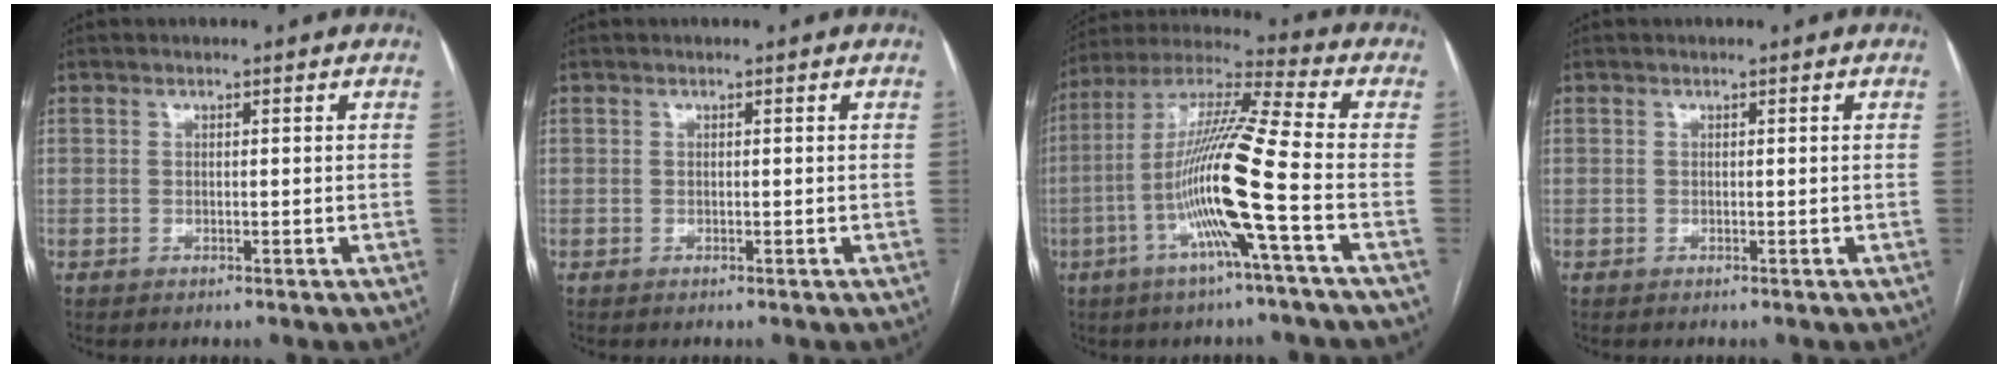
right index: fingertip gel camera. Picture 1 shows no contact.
{"total": 0.0}
{"total": 15.5, "force": [-4.5, -1.3, 14.8], "torque": [-0.289, 0.000, -0.096]}
{"total": 0.0}